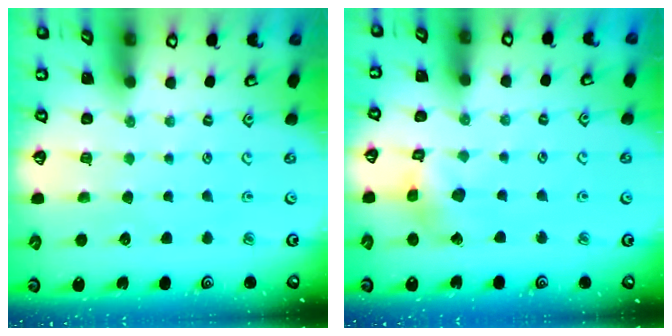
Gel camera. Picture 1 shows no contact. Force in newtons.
{"total": 6.6, "press": 6.5, "slide": 0.6}